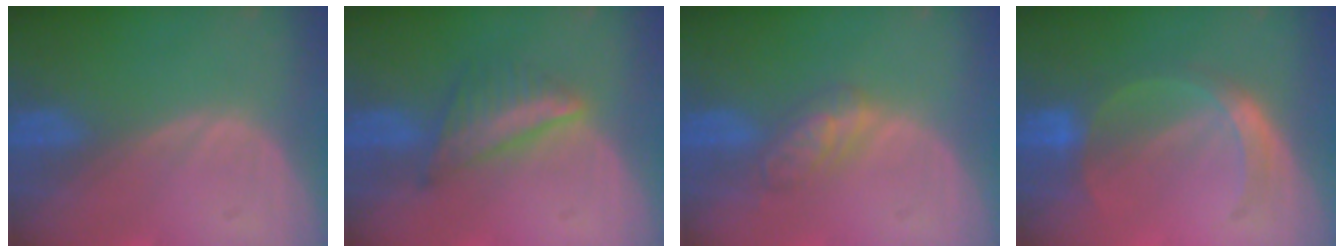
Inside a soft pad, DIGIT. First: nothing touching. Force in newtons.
{"total": 6.2, "press": 5.9, "slide": 2.0}
{"total": 4.5, "press": 4.5, "slide": 0.7}
{"total": 5.3, "press": 5.2, "slide": 1.2}